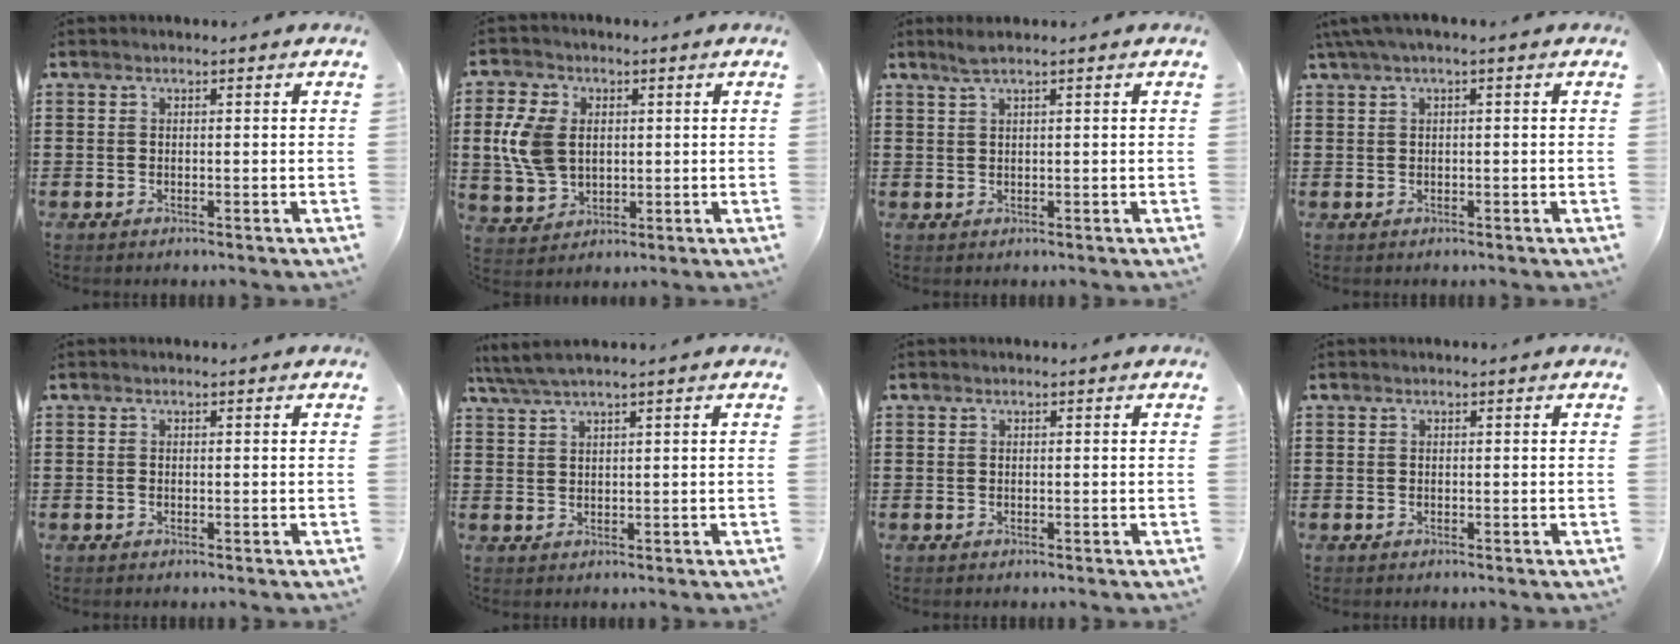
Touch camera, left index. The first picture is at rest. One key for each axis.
{"total": 8.8, "fx": 1.1, "fy": 6.5, "fz": 5.9, "tx": -0.165, "ty": 0.009, "tz": 0.014}
{"total": 1.8, "fx": 1.1, "fy": 0.0, "fz": 1.4, "tx": -0.029, "ty": 0.000, "tz": 0.021}
{"total": 1.6, "fx": -0.1, "fy": 0.1, "fz": 1.6, "tx": -0.025, "ty": -0.003, "tz": -0.001}
{"total": 0.0}
{"total": 2.8, "fx": 2.0, "fy": -0.2, "fz": 1.9, "tx": -0.041, "ty": 0.001, "tz": 0.038}
{"total": 0.0}
{"total": 0.0}